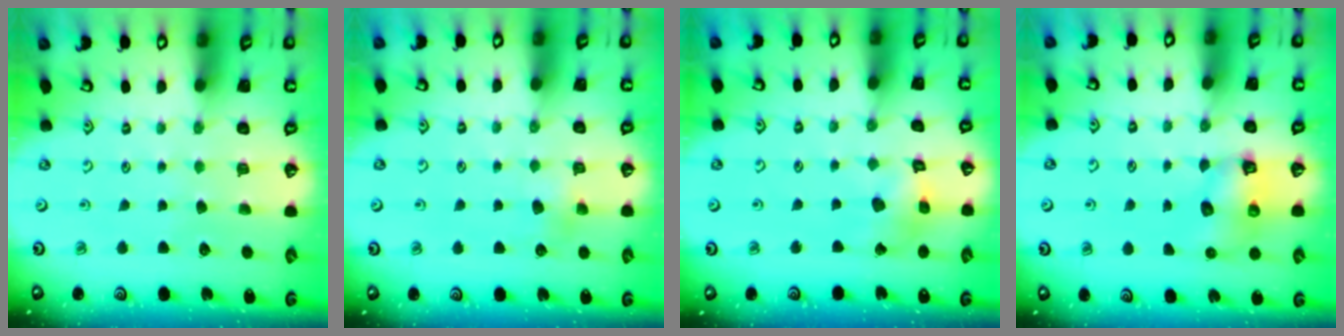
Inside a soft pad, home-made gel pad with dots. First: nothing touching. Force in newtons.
{"total": 4.0, "press": 3.9, "slide": 0.8}
{"total": 7.7, "press": 7.7, "slide": 0.8}
{"total": 7.1, "press": 7.1, "slide": 0.5}